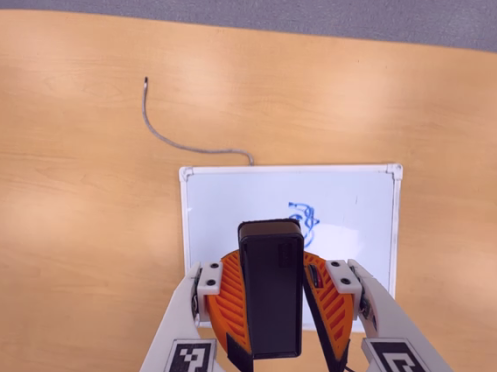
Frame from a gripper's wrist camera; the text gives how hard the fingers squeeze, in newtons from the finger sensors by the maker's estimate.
{"total": 7.9, "left": 9.0, "right": 6.9}